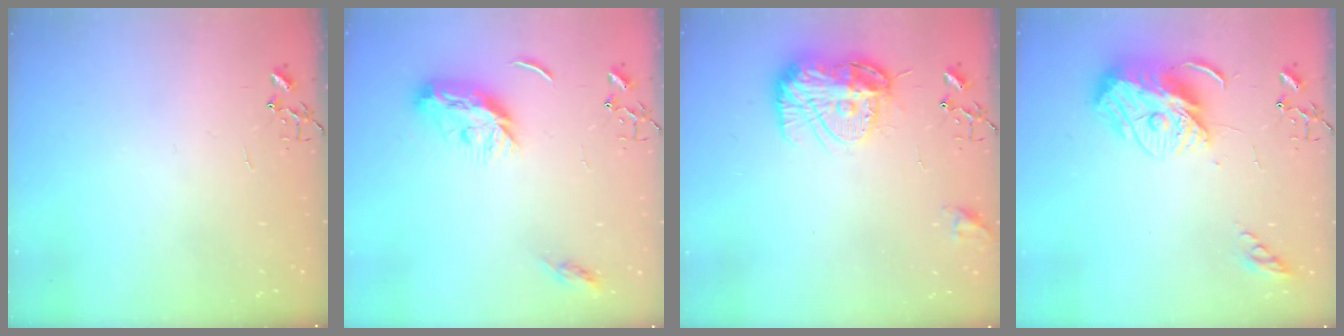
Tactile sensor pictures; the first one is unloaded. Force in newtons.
{"total": 10.1, "press": 10.1, "slide": 0.2}
{"total": 14.7, "press": 14.6, "slide": 1.5}
{"total": 13.5, "press": 13.4, "slide": 1.2}